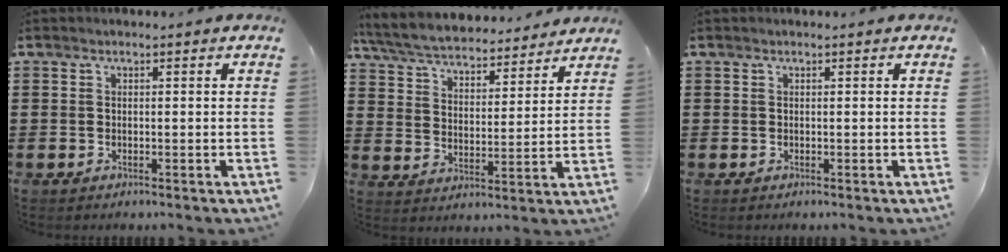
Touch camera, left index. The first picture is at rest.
{"total": 5.9, "force": [5.7, 0.6, 1.4], "torque": [-0.054, -0.035, 0.096]}
{"total": 0.0}